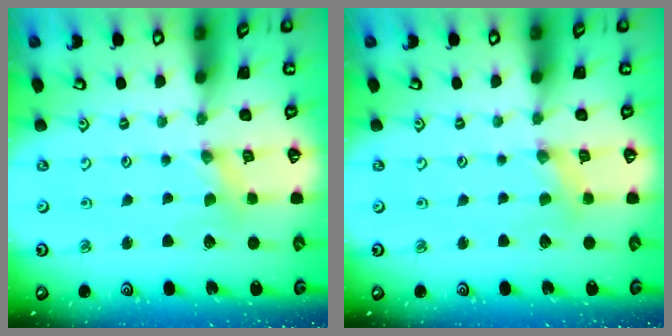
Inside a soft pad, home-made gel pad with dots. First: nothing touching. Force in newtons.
{"total": 0.9, "press": 0.9, "slide": 0.3}